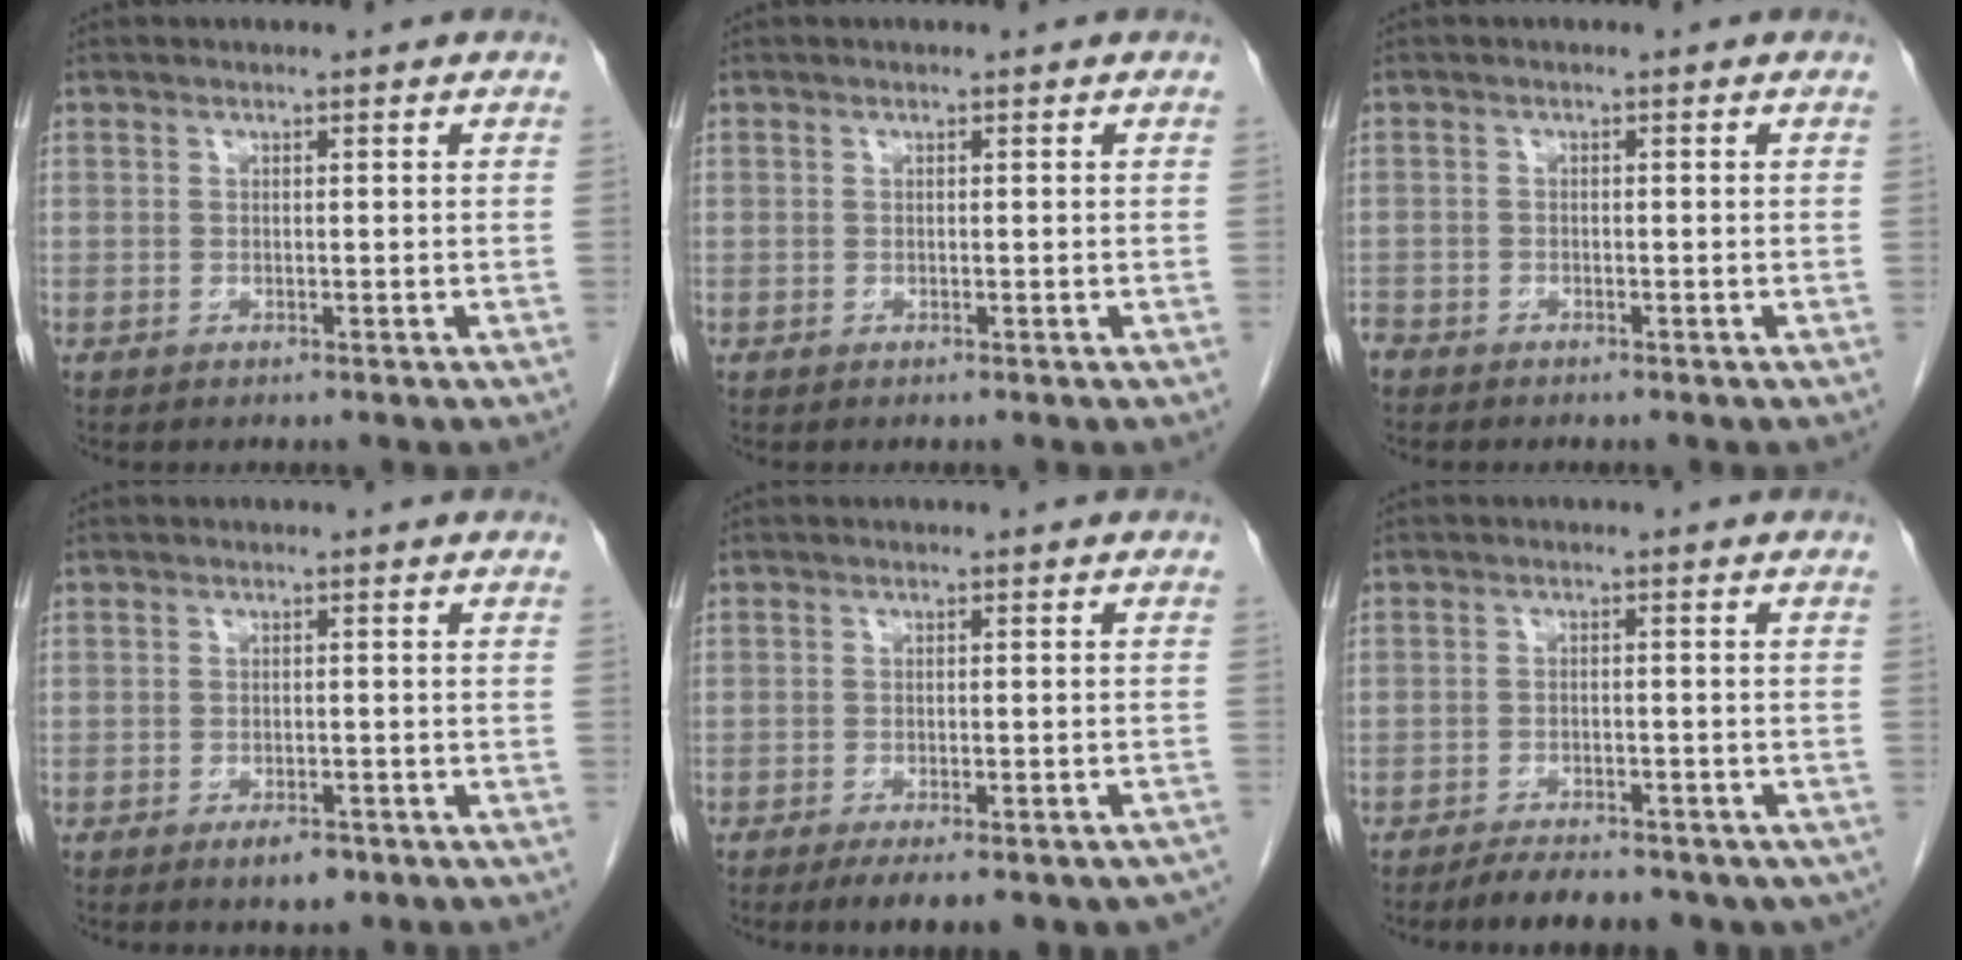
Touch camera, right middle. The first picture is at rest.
{"total": 0.0}
{"total": 2.4, "force": [-2.1, 1.1, 0.3], "torque": [-0.014, -0.002, -0.041]}
{"total": 3.0, "force": [-1.9, 1.3, 2.0], "torque": [-0.030, -0.001, -0.022]}
{"total": 12.2, "force": [-10.0, 3.2, 6.3], "torque": [-0.059, 0.004, -0.117]}
{"total": 11.1, "force": [-9.0, 4.0, 5.1], "torque": [-0.066, 0.006, -0.112]}